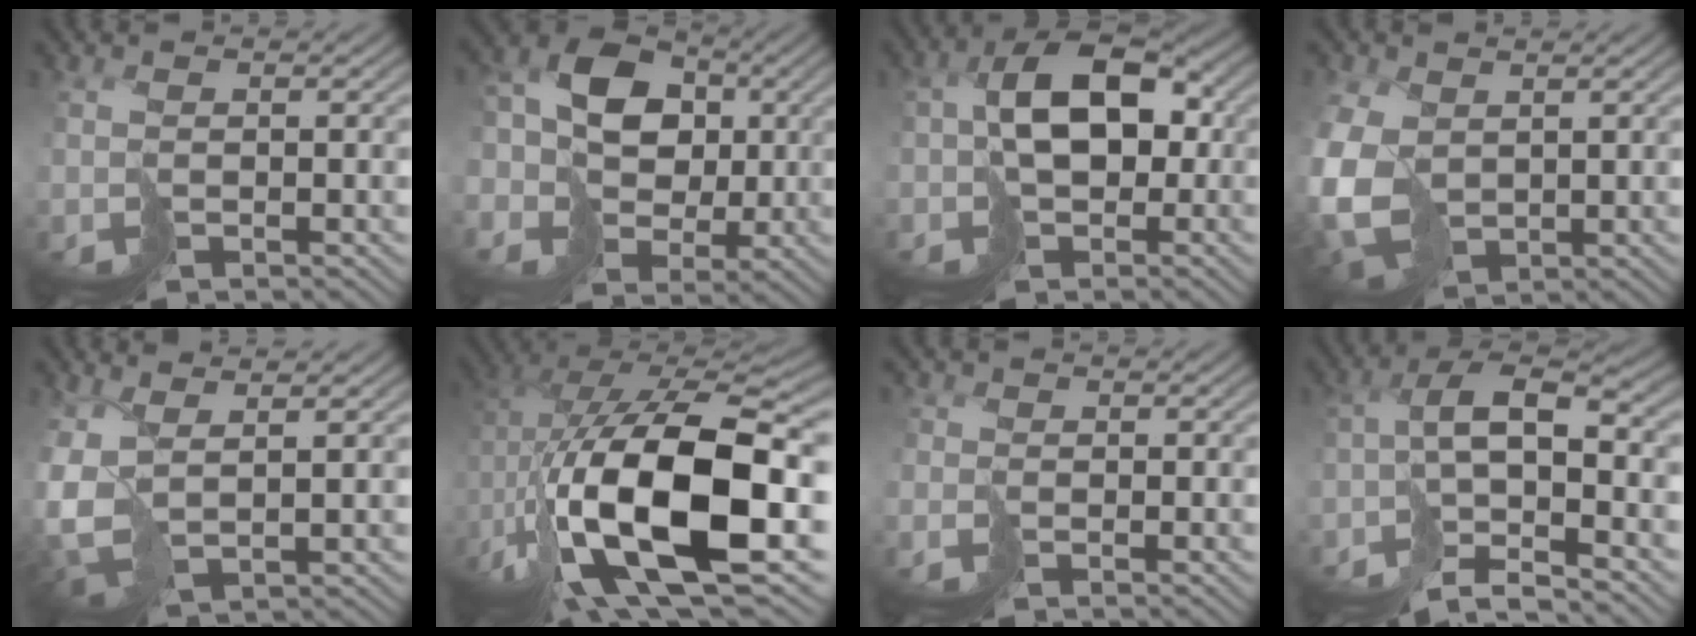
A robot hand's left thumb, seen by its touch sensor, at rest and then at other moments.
{"total": 10.9, "force": [0.7, 9.5, 5.3], "torque": [-0.140, 0.005, 0.005]}
{"total": 8.4, "force": [-0.6, 5.5, 6.3], "torque": [-0.114, 0.007, -0.016]}
{"total": 8.7, "force": [-0.3, 6.7, 5.6], "torque": [-0.180, -0.023, 0.003]}
{"total": 6.3, "force": [0.6, 3.7, 5.0], "torque": [-0.136, -0.015, 0.012]}
{"total": 18.9, "force": [-2.0, 10.3, 15.8], "torque": [-0.317, -0.039, -0.014]}
{"total": 1.6, "force": [-1.0, 1.1, 0.5], "torque": [-0.013, -0.001, -0.023]}
{"total": 9.5, "force": [-4.4, 3.1, 7.9], "torque": [-0.139, 0.001, -0.078]}